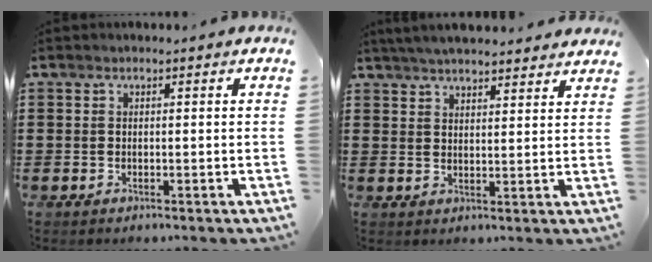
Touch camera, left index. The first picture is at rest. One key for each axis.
{"total": 4.2, "fx": 4.0, "fy": 0.1, "fz": 1.0, "tx": -0.032, "ty": -0.011, "tz": 0.074}